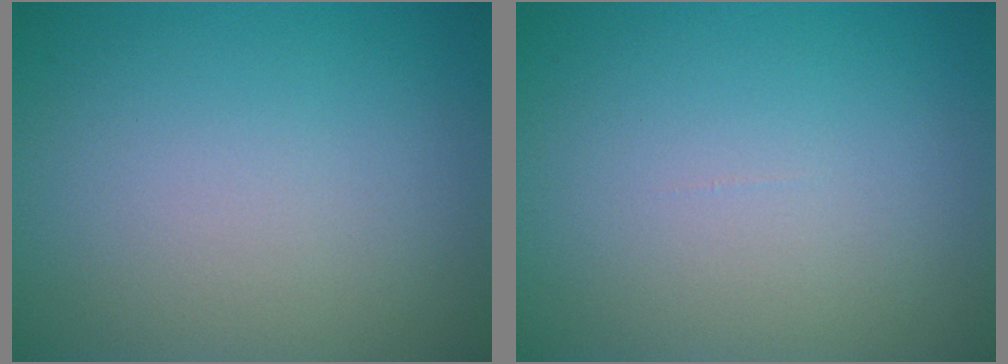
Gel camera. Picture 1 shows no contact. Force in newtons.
{"total": 0.0}